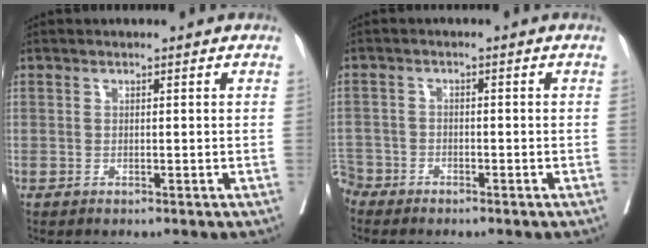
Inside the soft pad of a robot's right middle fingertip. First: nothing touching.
{"total": 3.7, "force": [-3.2, 1.8, -0.3], "torque": [0.005, 0.001, -0.067]}